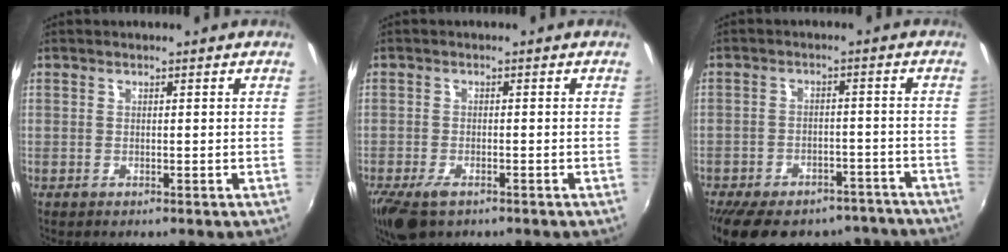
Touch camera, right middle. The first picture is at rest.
{"total": 6.7, "force": [-4.6, 2.7, 4.2], "torque": [-0.106, -0.027, -0.084]}
{"total": 20.8, "force": [-16.9, 9.2, 7.9], "torque": [-0.172, 0.010, -0.212]}